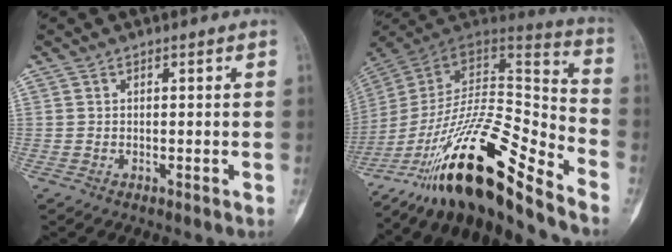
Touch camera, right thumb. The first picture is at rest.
{"total": 23.9, "force": [-16.9, 5.1, 16.0], "torque": [-0.292, 0.087, -0.298]}